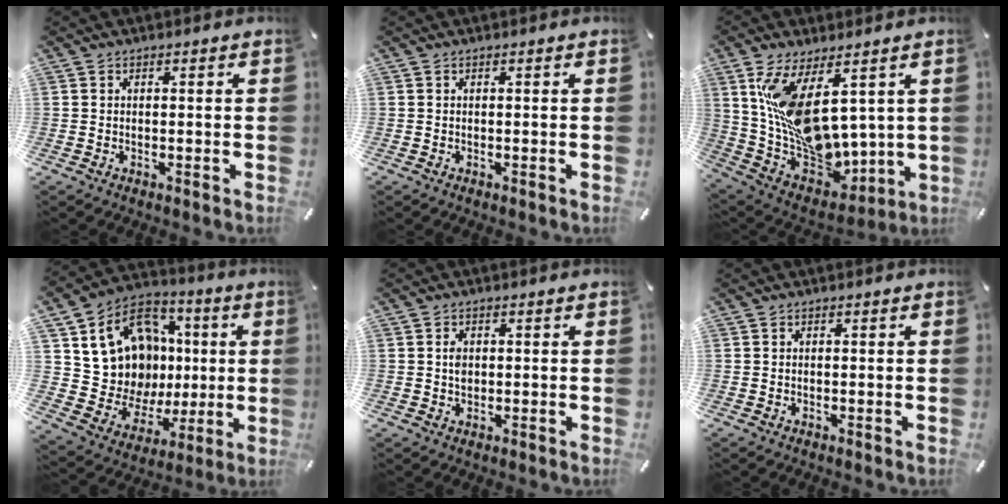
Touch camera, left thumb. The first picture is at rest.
{"total": 0.0}
{"total": 16.6, "force": [6.2, 8.9, 12.5], "torque": [-0.258, -0.065, 0.117]}
{"total": 16.0, "force": [3.8, 14.5, 5.8], "torque": [-0.116, -0.033, 0.098]}
{"total": 2.2, "force": [0.2, 1.7, 1.4], "torque": [-0.031, 0.004, 0.002]}
{"total": 0.0}